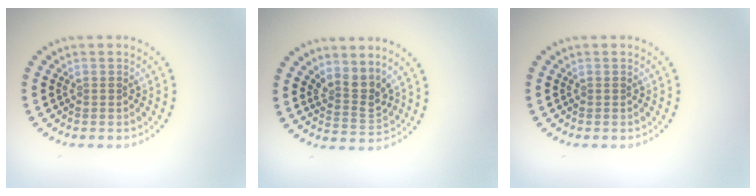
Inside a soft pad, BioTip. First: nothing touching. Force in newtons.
{"total": 2.8, "press": 2.0, "slide": 1.9}
{"total": 0.0}